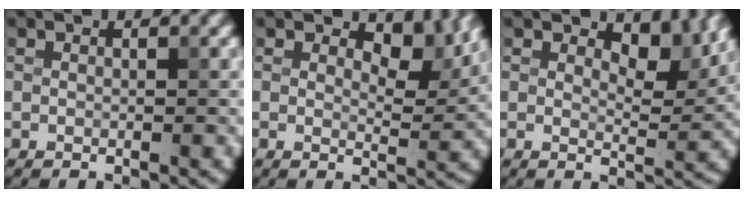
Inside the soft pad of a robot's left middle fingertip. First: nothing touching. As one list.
[{"total": 4.5, "force": [2.6, 2.1, 2.9], "torque": [-0.041, -0.006, 0.034]}, {"total": 4.2, "force": [2.6, 1.9, 2.8], "torque": [-0.039, -0.007, 0.033]}]